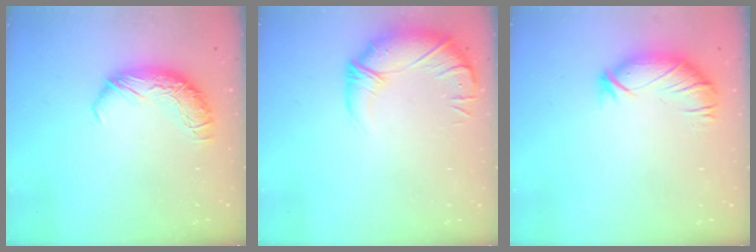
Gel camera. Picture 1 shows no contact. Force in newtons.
{"total": 2.9, "press": 1.8, "slide": 2.3}
{"total": 2.8, "press": 2.3, "slide": 1.6}